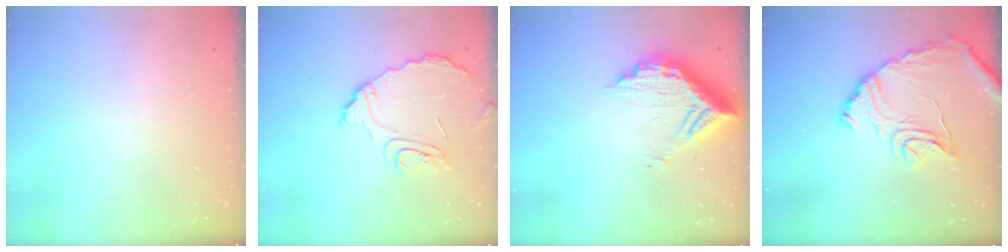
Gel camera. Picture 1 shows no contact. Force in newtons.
{"total": 11.2, "press": 11.2, "slide": 0.4}
{"total": 14.2, "press": 14.1, "slide": 1.4}
{"total": 13.6, "press": 13.5, "slide": 1.2}